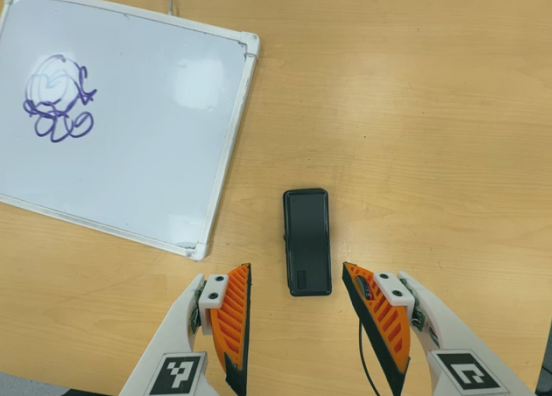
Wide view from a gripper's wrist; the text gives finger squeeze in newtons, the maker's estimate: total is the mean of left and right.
{"total": 0.0}